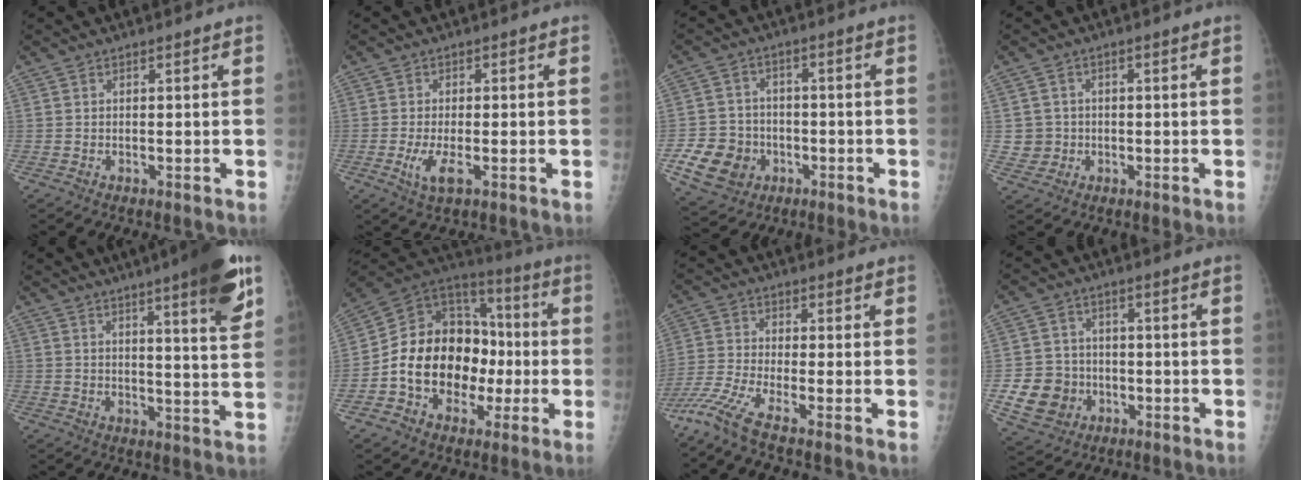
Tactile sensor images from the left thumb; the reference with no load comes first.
{"total": 4.4, "force": [-1.4, 1.4, 3.9], "torque": [-0.088, -0.004, -0.026]}
{"total": 10.7, "force": [-3.8, 9.2, 3.8], "torque": [-0.054, 0.018, -0.054]}
{"total": 3.6, "force": [-0.4, 3.6, -0.1], "torque": [0.022, 0.006, -0.006]}
{"total": 14.3, "force": [8.1, 1.9, 11.6], "torque": [-0.144, -0.034, 0.105]}
{"total": 19.6, "force": [-3.1, 14.7, 12.6], "torque": [-0.165, 0.049, -0.048]}
{"total": 6.7, "force": [-5.1, -0.6, 4.3], "torque": [-0.115, -0.010, -0.115]}
{"total": 9.7, "force": [-2.7, 8.8, 3.2], "torque": [-0.039, 0.014, -0.036]}